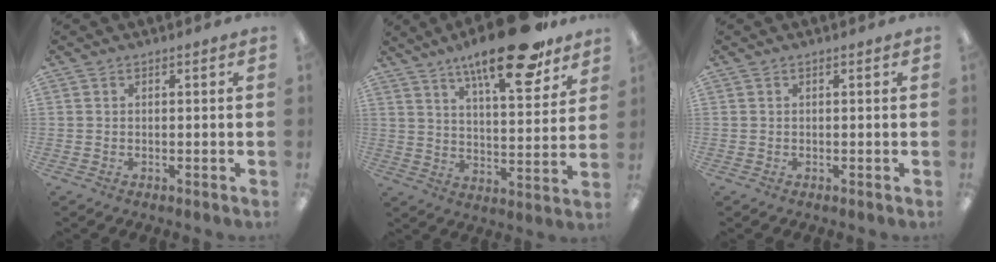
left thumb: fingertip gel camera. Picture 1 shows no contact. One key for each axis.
{"total": 19.3, "fx": 13.6, "fy": 5.6, "fz": 12.4, "tx": -0.183, "ty": -0.079, "tz": 0.218}
{"total": 0.0}